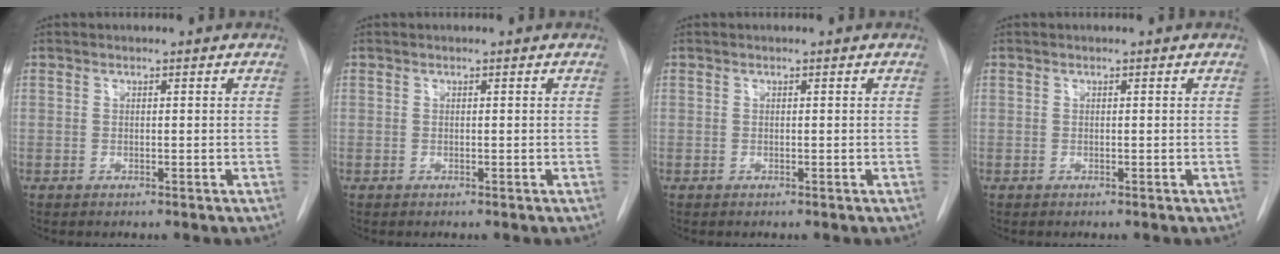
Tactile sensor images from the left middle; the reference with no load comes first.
{"total": 0.0}
{"total": 0.0}
{"total": 0.0}